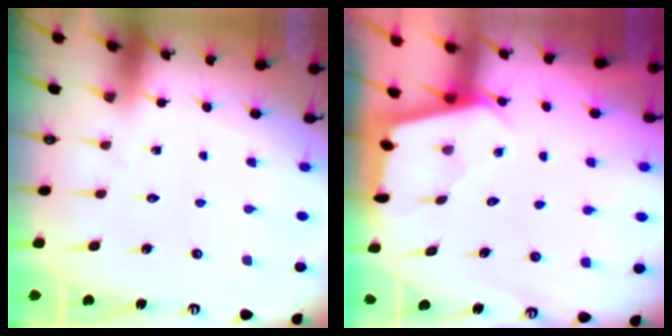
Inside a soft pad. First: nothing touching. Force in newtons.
{"total": 2.4, "press": 2.4, "slide": 0.3}